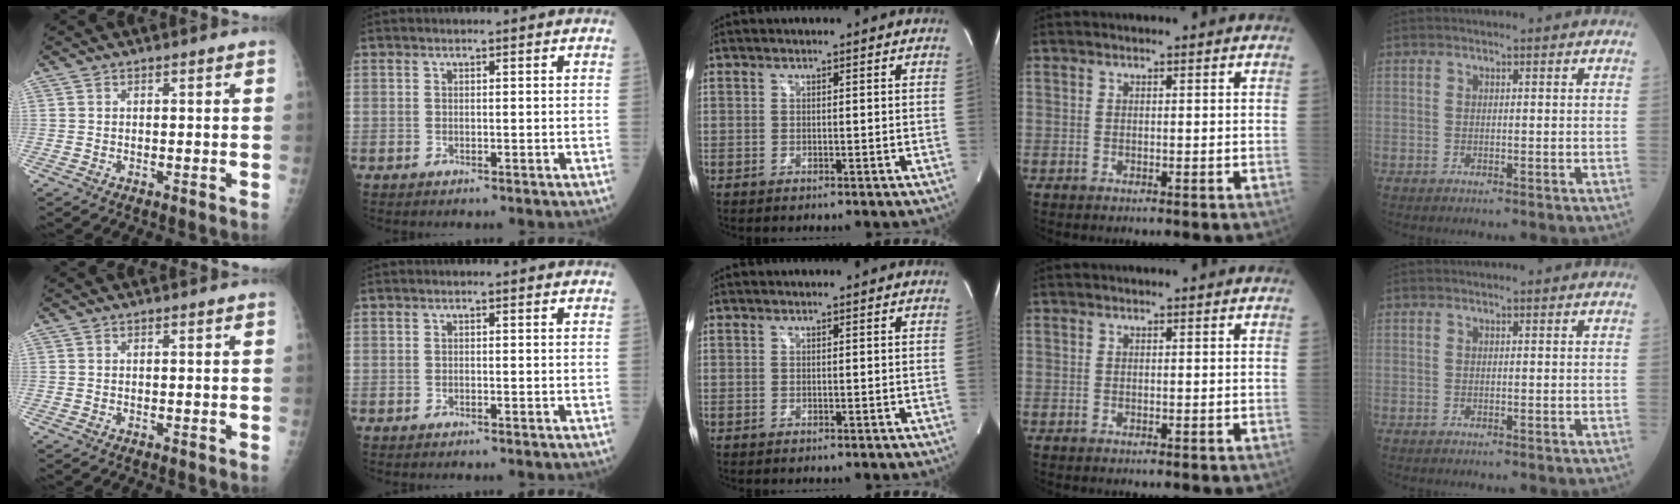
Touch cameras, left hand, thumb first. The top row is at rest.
{}